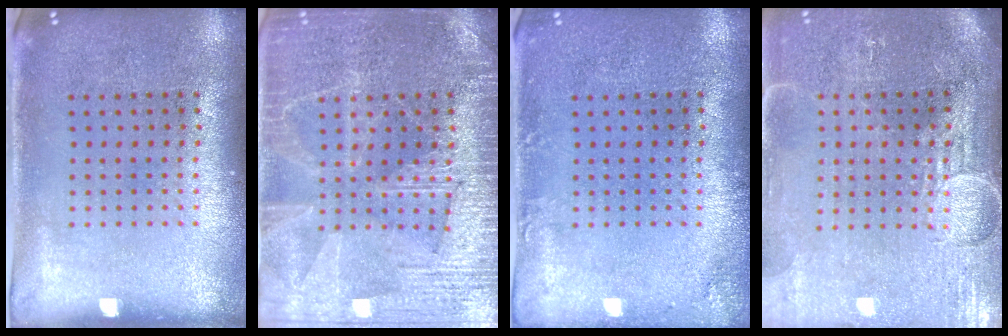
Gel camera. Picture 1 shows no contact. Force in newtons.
{"total": 3.6, "press": 3.5, "slide": 0.6}
{"total": 1.3, "press": 1.3, "slide": 0.0}
{"total": 3.9, "press": 3.5, "slide": 1.7}